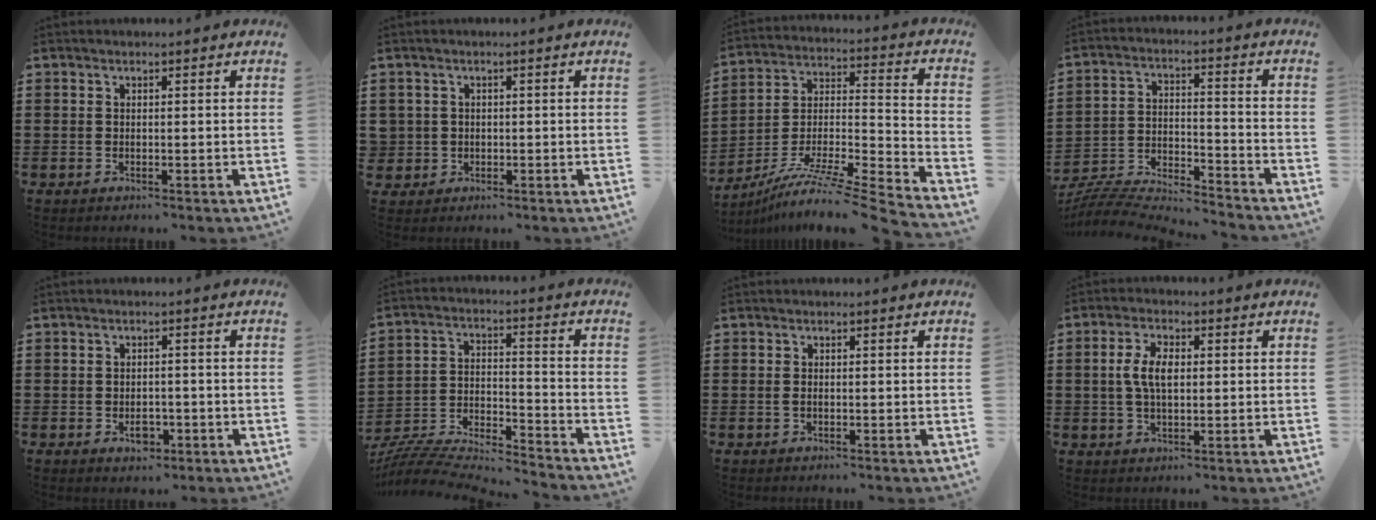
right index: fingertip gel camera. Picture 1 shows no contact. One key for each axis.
{"total": 1.6, "fx": -0.2, "fy": 1.6, "fz": -0.1, "tx": -0.006, "ty": 0.007, "tz": -0.008}
{"total": 9.0, "fx": -7.2, "fy": -0.1, "fz": 5.3, "tx": -0.095, "ty": -0.005, "tz": -0.150}
{"total": 6.2, "fx": -6.1, "fy": 0.4, "fz": 1.0, "tx": -0.033, "ty": -0.008, "tz": -0.128}
{"total": 2.9, "fx": -1.1, "fy": 1.9, "fz": 1.9, "tx": -0.027, "ty": -0.002, "tz": -0.022}
{"total": 5.9, "fx": -5.7, "fy": 0.5, "fz": 1.4, "tx": -0.039, "ty": -0.013, "tz": -0.120}
{"total": 0.8, "fx": -0.1, "fy": 0.3, "fz": 0.7, "tx": -0.016, "ty": -0.001, "tz": -0.002}
{"total": 5.1, "fx": 0.4, "fy": 2.4, "fz": 4.4, "tx": -0.096, "ty": 0.007, "tz": 0.002}